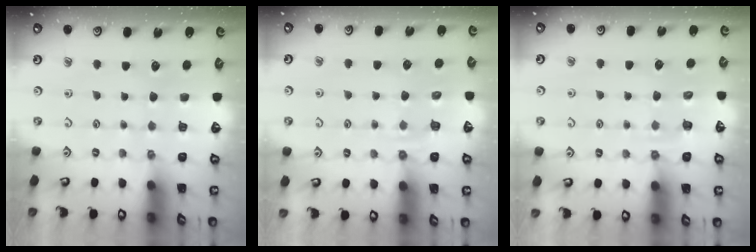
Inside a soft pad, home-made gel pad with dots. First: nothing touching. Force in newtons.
{"total": 4.3, "press": 4.0, "slide": 1.5}
{"total": 2.9, "press": 2.6, "slide": 1.2}